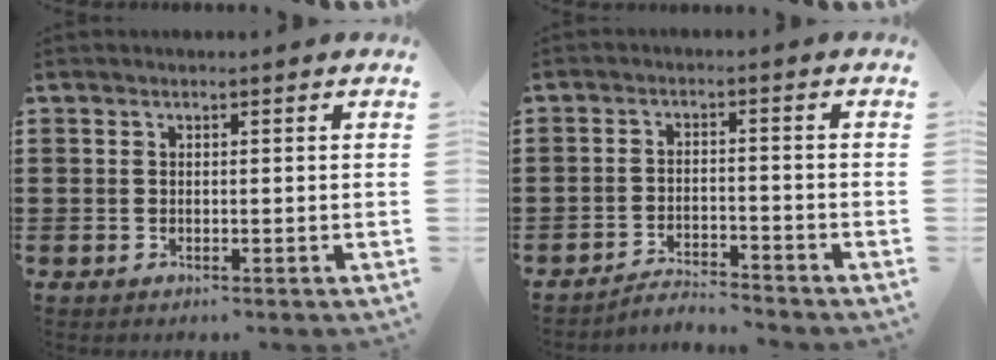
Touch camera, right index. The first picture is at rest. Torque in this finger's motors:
{"motor_torque": [-1.09, 1.05, -1.05, -0.20]}